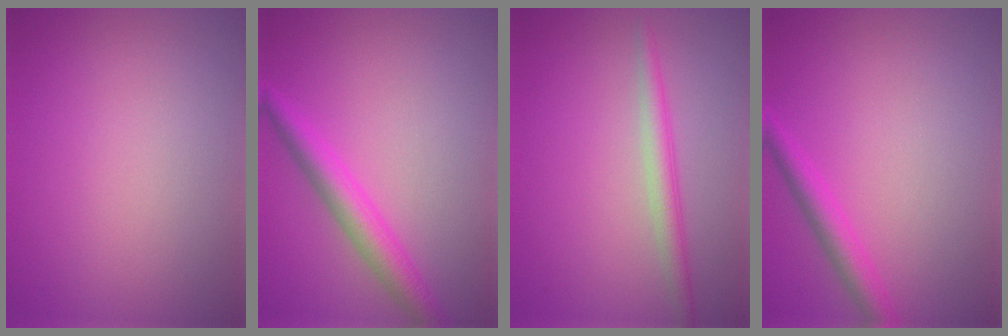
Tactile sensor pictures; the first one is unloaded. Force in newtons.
{"total": 3.7, "press": 3.7, "slide": 0.2}
{"total": 2.3, "press": 2.3, "slide": 0.1}
{"total": 2.4, "press": 2.4, "slide": 0.1}